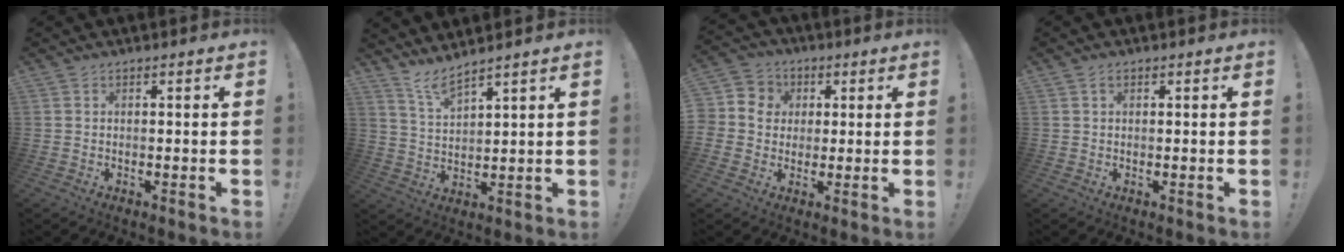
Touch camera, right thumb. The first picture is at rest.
{"total": 6.4, "force": [5.4, 0.7, 3.3], "torque": [-0.073, -0.029, 0.097]}
{"total": 7.1, "force": [0.3, 6.9, 1.7], "torque": [-0.027, 0.007, 0.010]}
{"total": 1.0, "force": [0.4, 0.7, 0.6], "torque": [-0.010, 0.002, 0.006]}